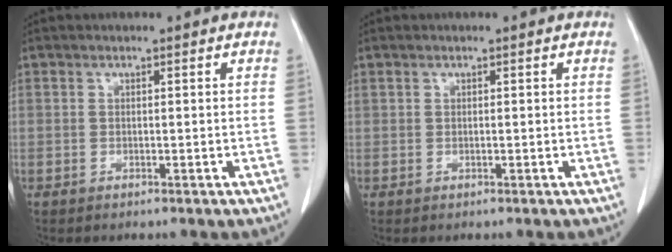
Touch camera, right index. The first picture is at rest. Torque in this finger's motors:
{"motor_torque": [0.21, 0.24, 0.17, 0.06]}